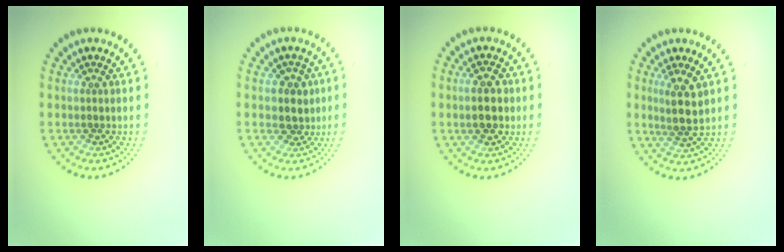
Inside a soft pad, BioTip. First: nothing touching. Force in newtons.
{"total": 2.5, "press": 2.2, "slide": 1.1}
{"total": 3.7, "press": 3.7, "slide": 0.2}
{"total": 2.8, "press": 2.5, "slide": 1.3}